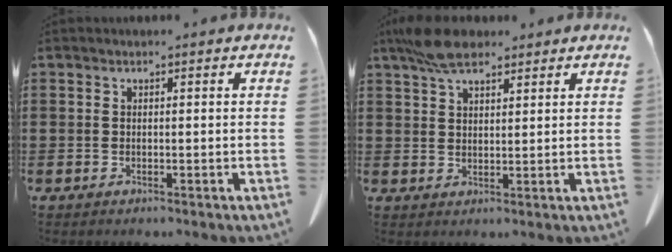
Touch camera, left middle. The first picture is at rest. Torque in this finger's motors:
{"motor_torque": [1.17, 0.97, 0.18, 0.07]}